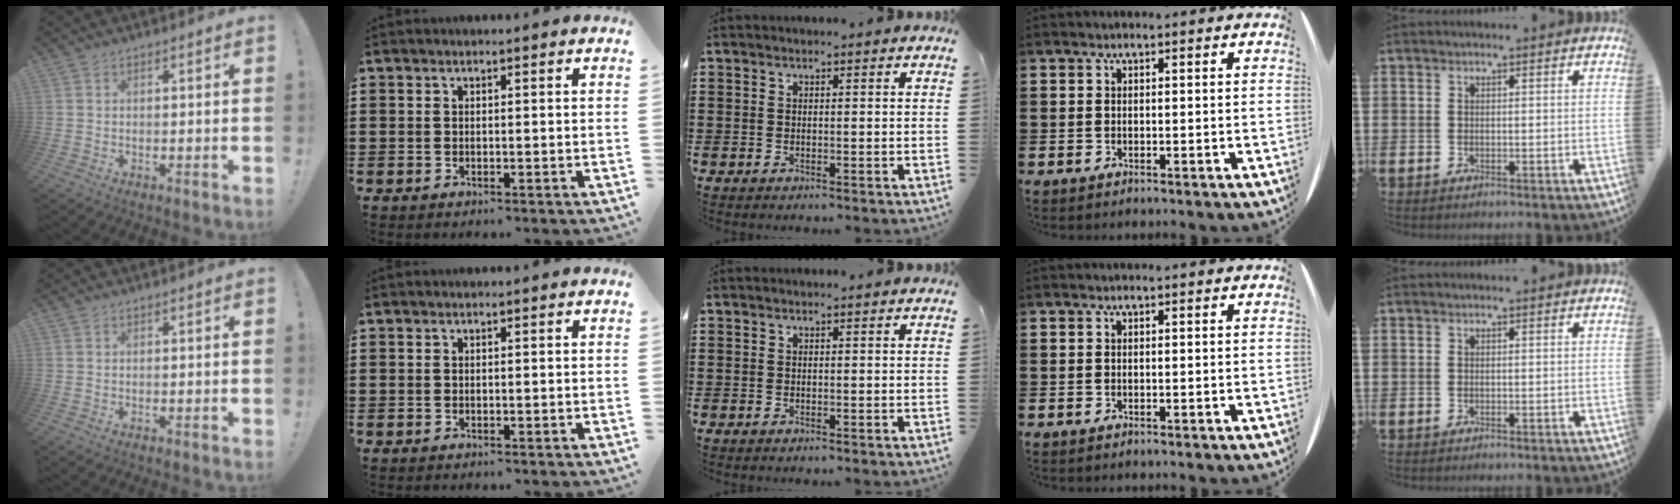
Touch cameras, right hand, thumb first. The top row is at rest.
{}